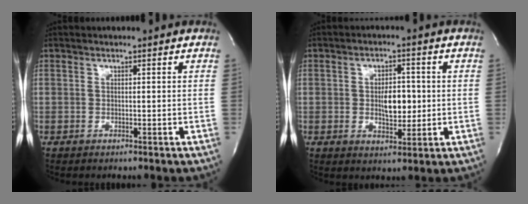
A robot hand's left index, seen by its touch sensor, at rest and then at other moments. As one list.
[{"total": 5.3, "force": [0.0, 2.6, 4.6], "torque": [-0.072, 0.001, 0.006]}]